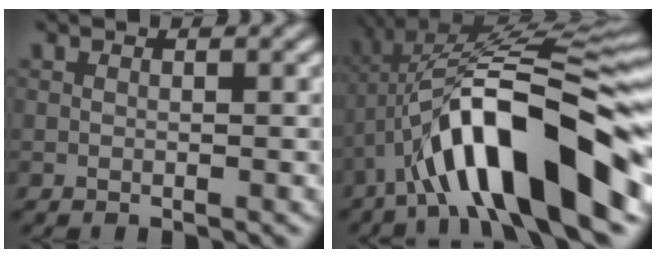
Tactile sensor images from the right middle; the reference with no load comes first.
{"total": 12.8, "force": [-5.4, 3.2, 11.2], "torque": [-0.201, 0.030, -0.070]}